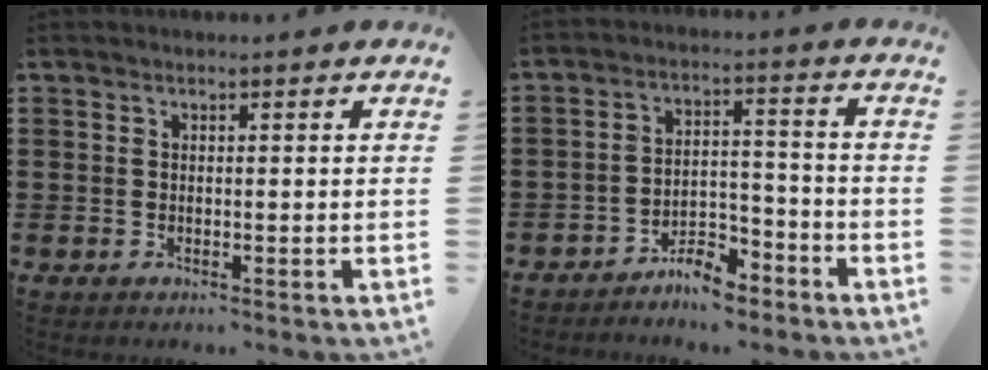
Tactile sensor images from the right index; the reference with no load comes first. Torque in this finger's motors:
{"motor_torque": [1.04, -0.62, 0.21, 0.06]}